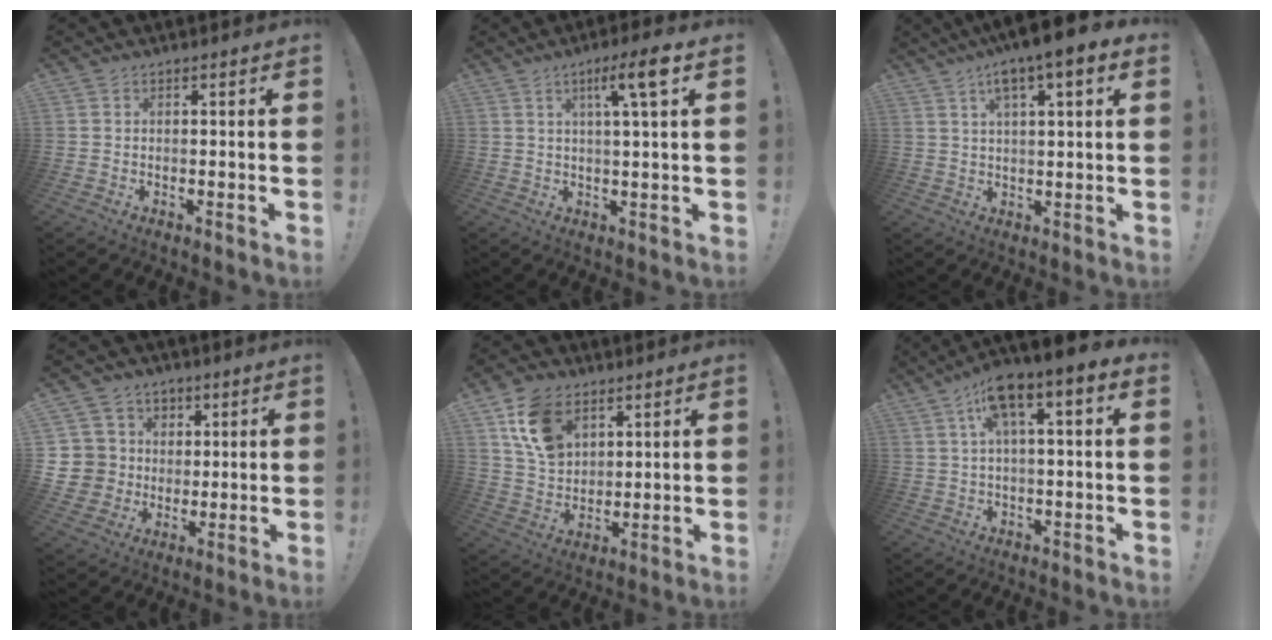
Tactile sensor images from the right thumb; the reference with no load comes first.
{"total": 8.1, "force": [3.0, 0.6, 7.5], "torque": [-0.112, -0.006, 0.038]}
{"total": 8.0, "force": [4.0, 1.9, 6.6], "torque": [-0.100, -0.022, 0.062]}
{"total": 9.8, "force": [2.0, 9.3, 2.2], "torque": [-0.028, -0.007, 0.055]}
{"total": 13.8, "force": [6.9, 9.6, 7.2], "torque": [-0.113, -0.021, 0.136]}
{"total": 9.5, "force": [3.2, 2.3, 8.7], "torque": [-0.141, -0.013, 0.051]}